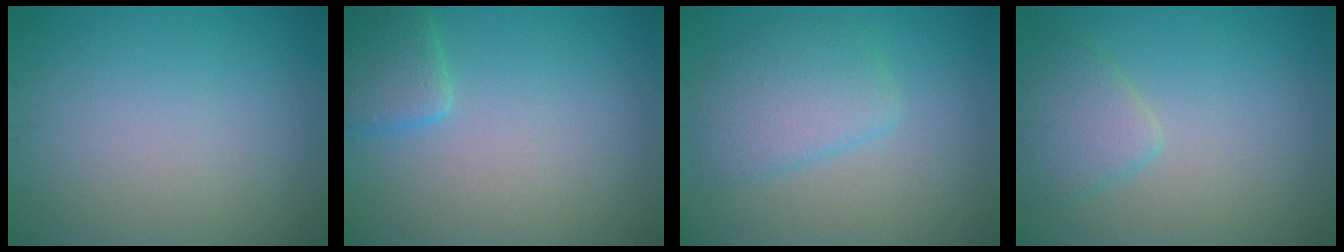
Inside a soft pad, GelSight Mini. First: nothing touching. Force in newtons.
{"total": 2.8, "press": 2.8, "slide": 0.2}
{"total": 3.9, "press": 3.9, "slide": 0.4}
{"total": 2.7, "press": 2.7, "slide": 0.3}